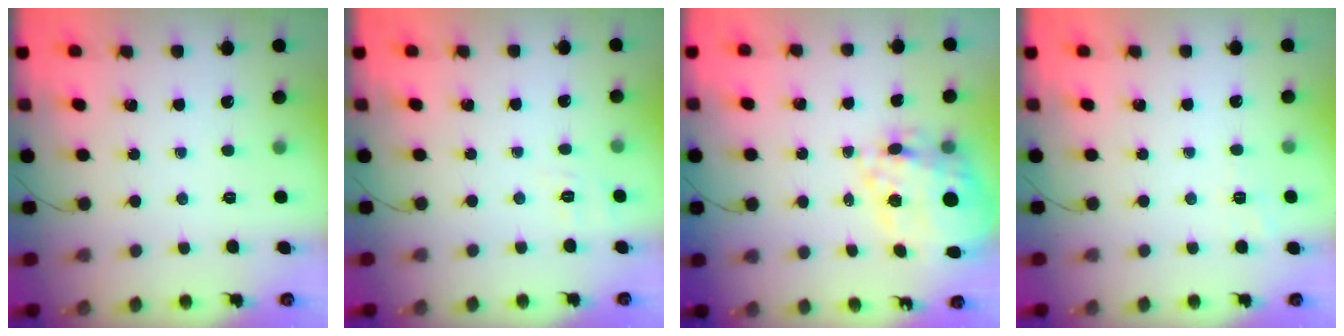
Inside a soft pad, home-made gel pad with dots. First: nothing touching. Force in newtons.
{"total": 2.9, "press": 2.2, "slide": 1.9}
{"total": 18.3, "press": 17.9, "slide": 4.0}
{"total": 2.0, "press": 1.3, "slide": 1.5}